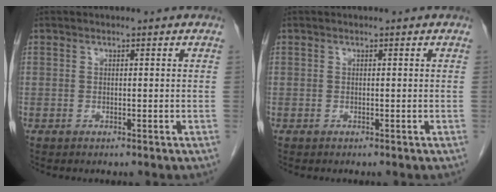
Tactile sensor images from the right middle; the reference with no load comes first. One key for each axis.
{"total": 0.0}